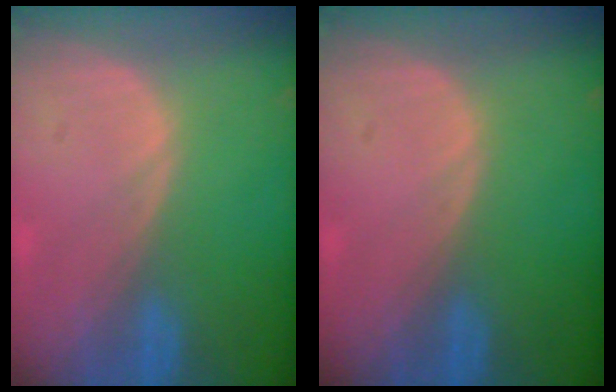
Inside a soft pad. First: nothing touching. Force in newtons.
{"total": 0.0}